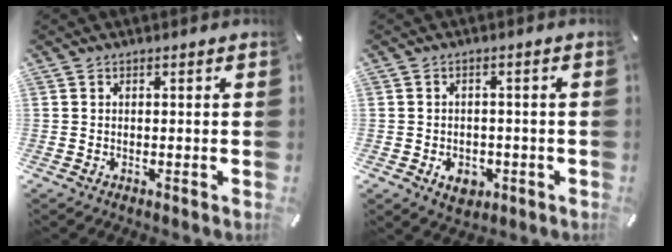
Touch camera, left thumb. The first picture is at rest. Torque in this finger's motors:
{"motor_torque": [-0.01, 0.06, 0.01, 0.01, 0.00]}